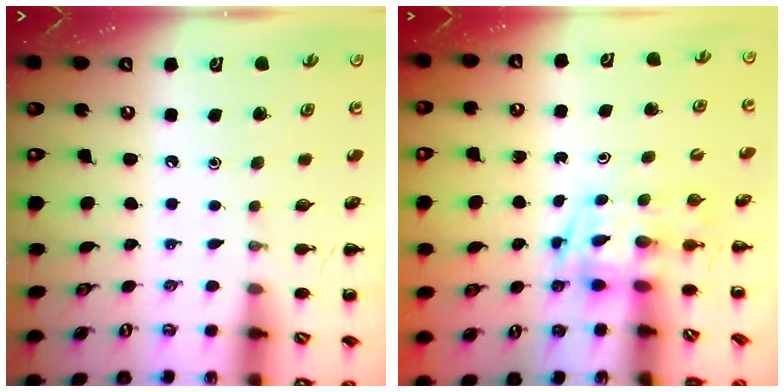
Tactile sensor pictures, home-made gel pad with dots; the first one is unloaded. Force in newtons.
{"total": 2.8, "press": 2.7, "slide": 0.7}